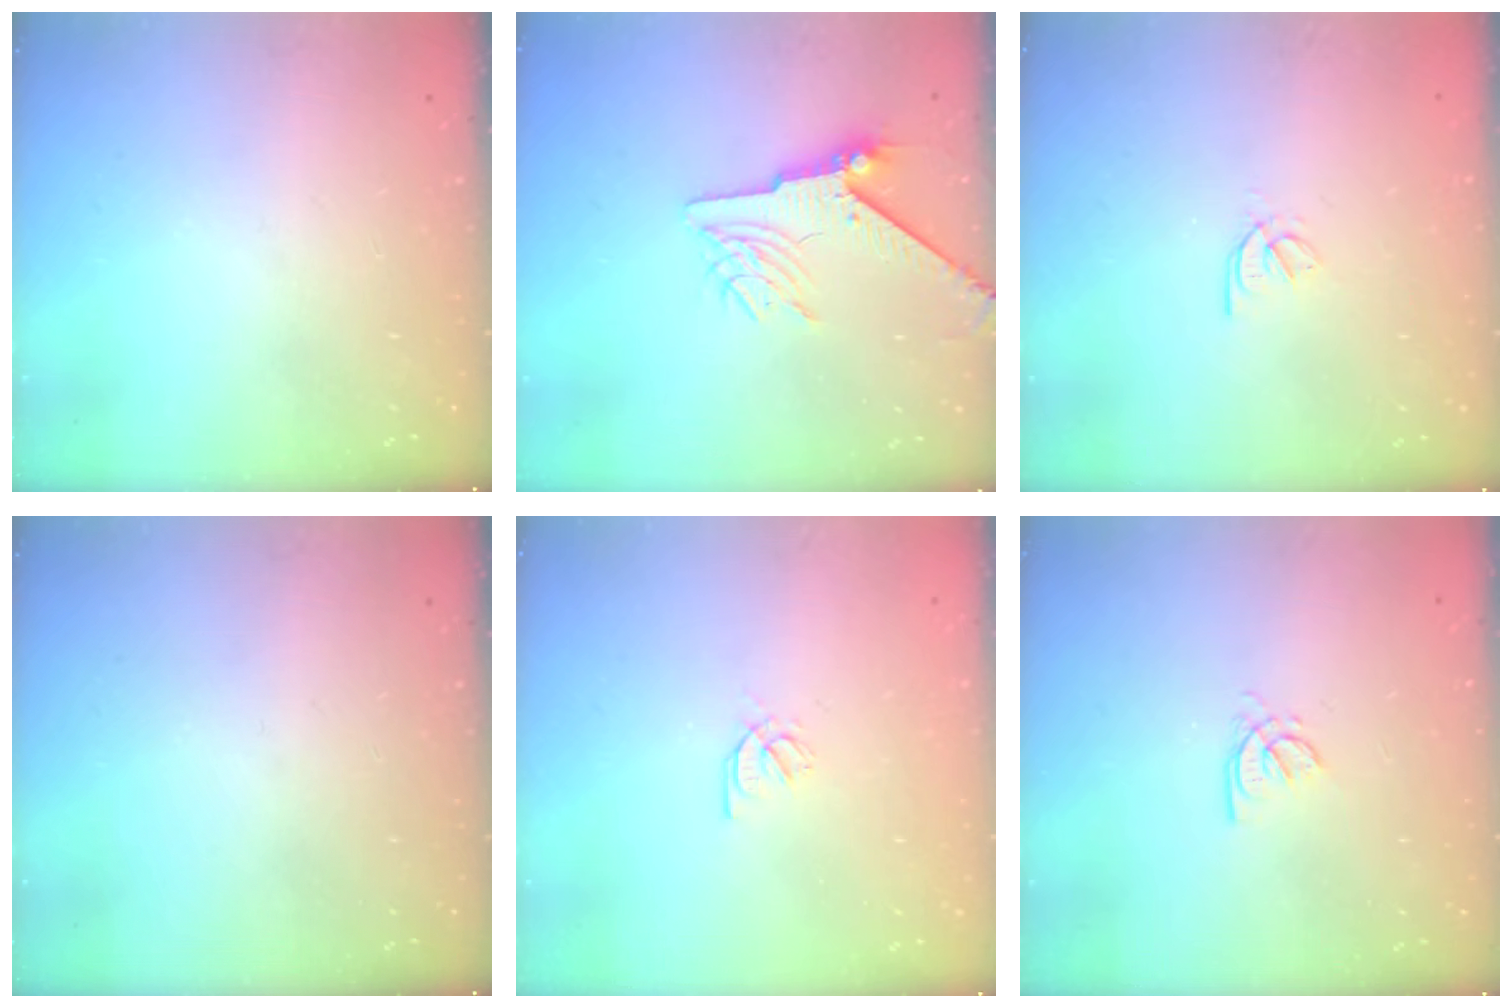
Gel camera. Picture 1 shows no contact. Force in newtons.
{"total": 7.3, "press": 7.2, "slide": 1.1}
{"total": 2.5, "press": 2.4, "slide": 0.5}
{"total": 0.0}
{"total": 2.2, "press": 2.2, "slide": 0.0}
{"total": 1.6, "press": 1.6, "slide": 0.3}